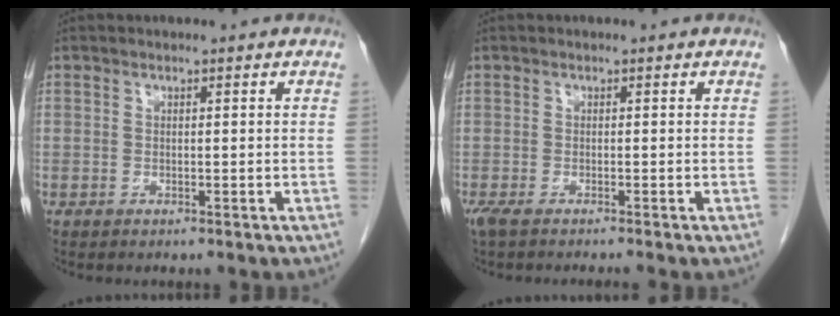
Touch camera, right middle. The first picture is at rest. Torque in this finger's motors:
{"motor_torque": [0.02, 0.03, 0.02, 0.01]}